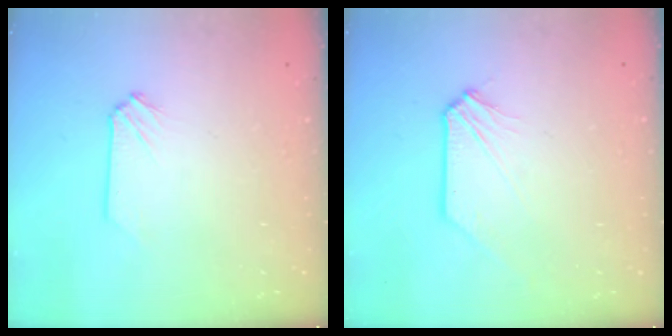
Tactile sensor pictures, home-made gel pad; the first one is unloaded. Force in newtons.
{"total": 0.7, "press": 0.7, "slide": 0.1}